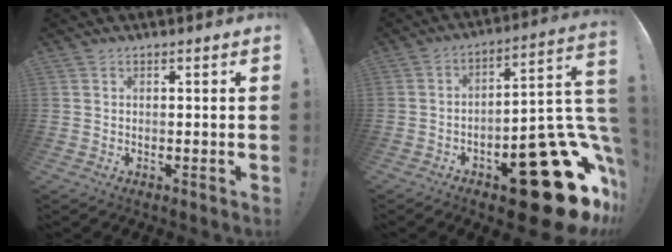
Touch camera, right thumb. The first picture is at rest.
{"total": 24.2, "force": [-11.5, 10.0, 18.8], "torque": [-0.183, 0.066, -0.171]}